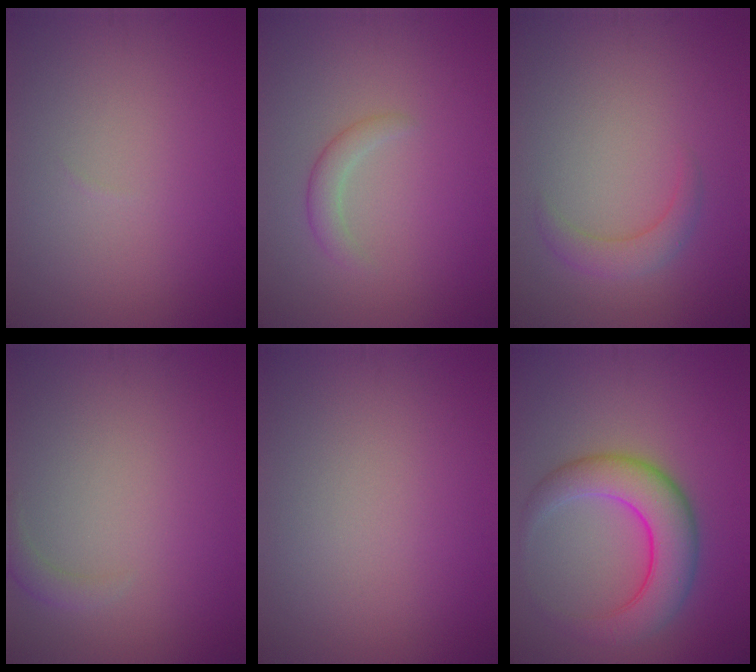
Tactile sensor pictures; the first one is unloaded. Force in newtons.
{"total": 1.7, "press": 1.7, "slide": 0.1}
{"total": 2.0, "press": 2.0, "slide": 0.1}
{"total": 1.2, "press": 1.1, "slide": 0.2}
{"total": 0.0}
{"total": 6.5, "press": 6.5, "slide": 0.1}